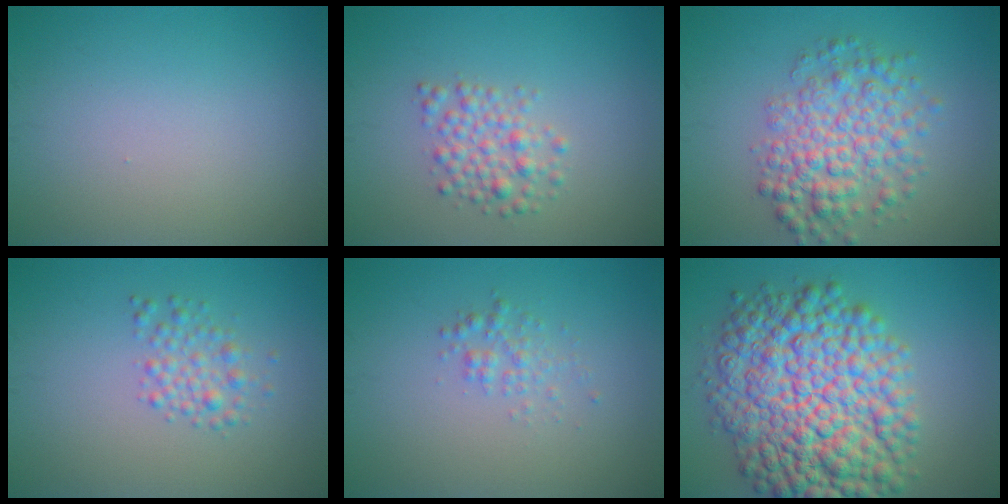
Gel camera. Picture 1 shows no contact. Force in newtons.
{"total": 2.7, "press": 2.7, "slide": 0.1}
{"total": 5.9, "press": 5.9, "slide": 0.1}
{"total": 2.2, "press": 2.2, "slide": 0.1}
{"total": 1.5, "press": 1.5, "slide": 0.0}
{"total": 13.4, "press": 13.4, "slide": 0.1}